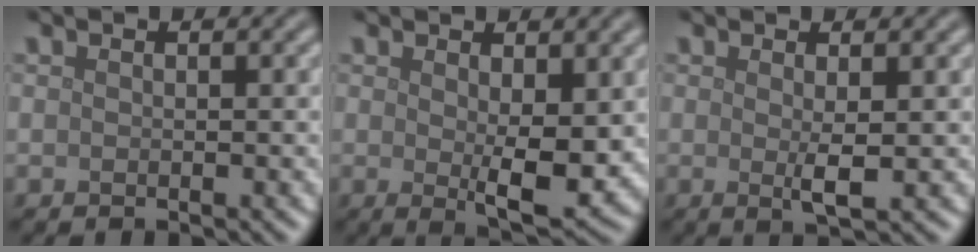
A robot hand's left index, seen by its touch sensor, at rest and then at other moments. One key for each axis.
{"total": 4.1, "fx": 0.5, "fy": 1.4, "fz": 3.8, "tx": -0.061, "ty": -0.013, "tz": 0.011}
{"total": 1.7, "fx": 0.2, "fy": 0.2, "fz": 1.7, "tx": -0.033, "ty": -0.007, "tz": 0.004}